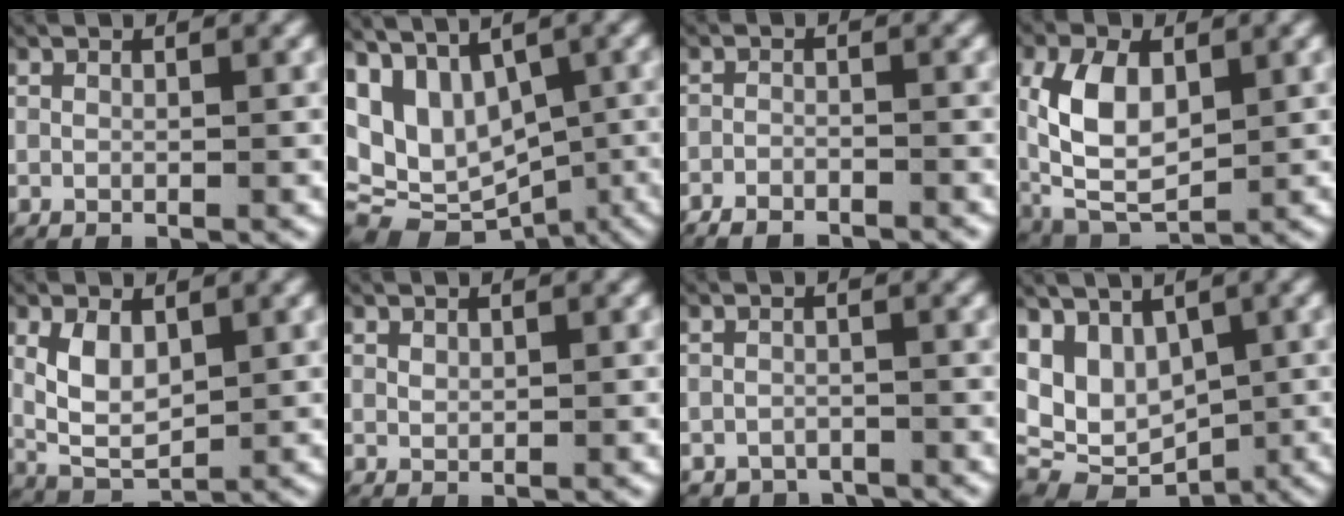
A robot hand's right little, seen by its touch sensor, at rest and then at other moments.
{"total": 12.3, "force": [-2.3, 10.3, 6.4], "torque": [-0.135, -0.039, -0.032]}
{"total": 2.8, "force": [-2.7, 0.8, 0.4], "torque": [-0.009, -0.006, -0.049]}
{"total": 7.9, "force": [0.1, 5.5, 5.7], "torque": [-0.150, -0.036, 0.020]}
{"total": 5.1, "force": [0.4, 3.5, 3.7], "torque": [-0.098, -0.018, 0.017]}
{"total": 0.7, "force": [0.4, 0.4, 0.3], "torque": [-0.009, -0.002, 0.013]}
{"total": 3.0, "force": [-2.7, 1.5, -0.1], "torque": [0.013, -0.011, -0.045]}
{"total": 11.0, "force": [-0.5, 9.4, 5.6], "torque": [-0.139, -0.032, -0.005]}